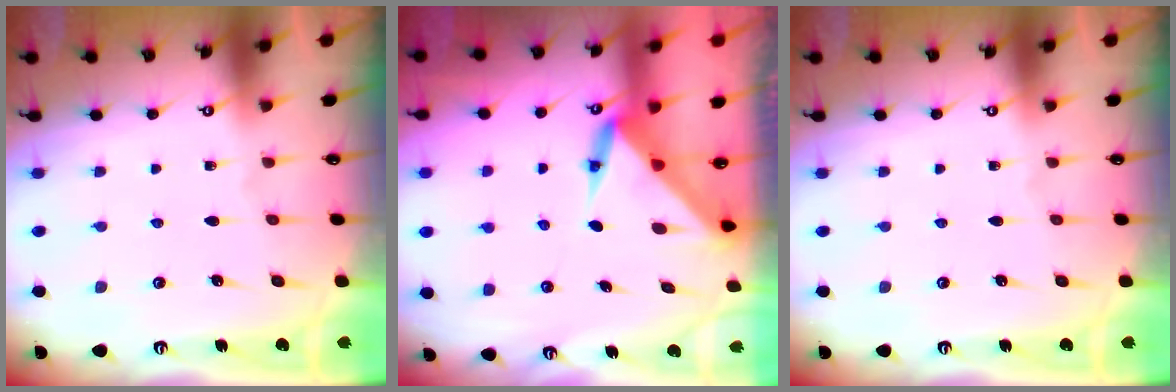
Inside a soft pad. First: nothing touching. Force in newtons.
{"total": 3.8, "press": 3.8, "slide": 0.2}
{"total": 0.0}